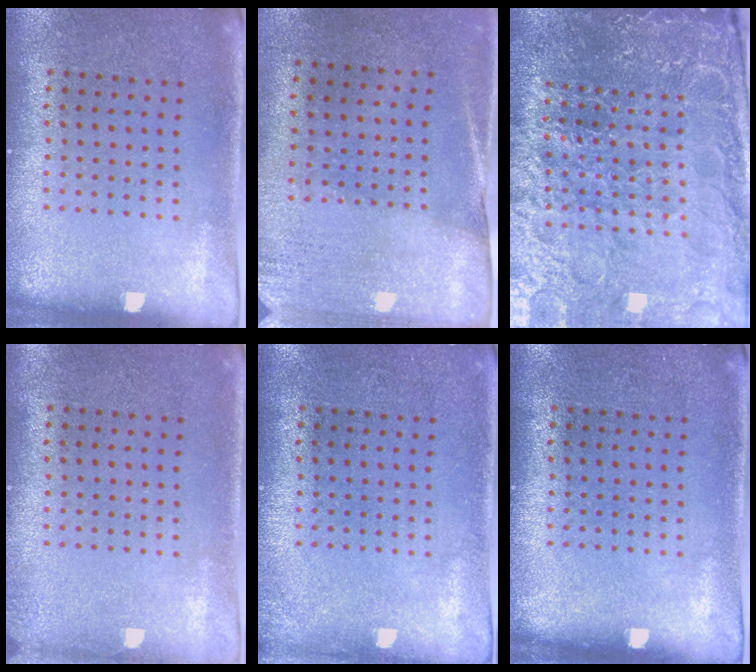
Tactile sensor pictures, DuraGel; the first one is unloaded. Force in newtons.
{"total": 2.6, "press": 2.3, "slide": 1.3}
{"total": 5.9, "press": 5.3, "slide": 2.6}
{"total": 0.8, "press": 0.8, "slide": 0.1}
{"total": 0.9, "press": 0.9, "slide": 0.2}
{"total": 0.0}